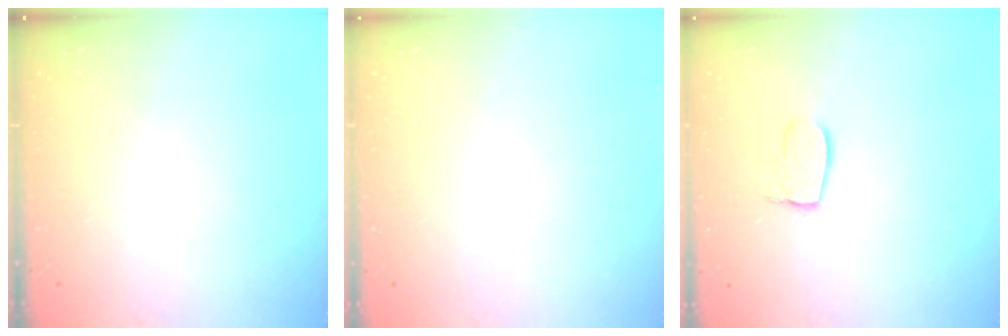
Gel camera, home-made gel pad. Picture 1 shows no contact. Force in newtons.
{"total": 0.0}
{"total": 7.6, "press": 7.6, "slide": 0.2}